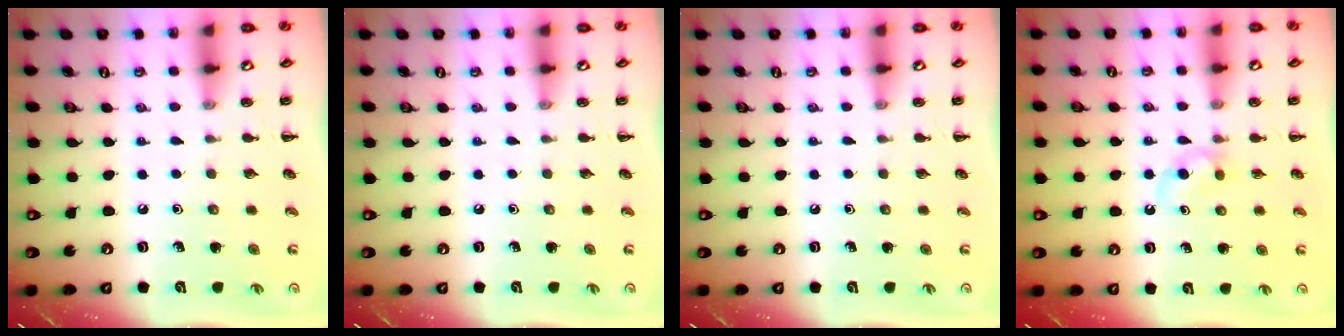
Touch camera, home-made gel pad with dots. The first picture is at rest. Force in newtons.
{"total": 0.0}
{"total": 0.0}
{"total": 3.7, "press": 3.5, "slide": 1.1}